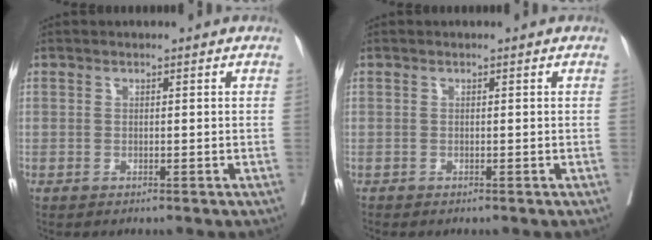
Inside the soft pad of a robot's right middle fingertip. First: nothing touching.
{"total": 0.0}